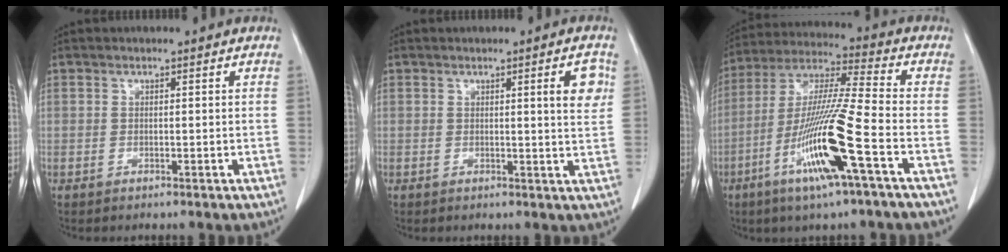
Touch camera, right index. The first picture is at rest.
{"total": 4.2, "force": [1.4, 0.3, 4.0], "torque": [-0.051, -0.006, 0.016]}
{"total": 15.9, "force": [-6.3, -0.3, 14.6], "torque": [-0.295, -0.017, -0.119]}